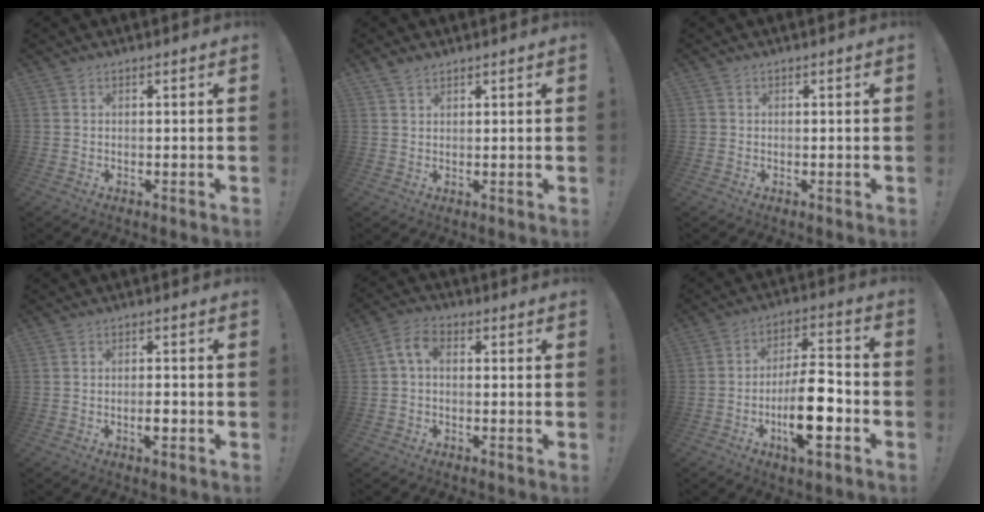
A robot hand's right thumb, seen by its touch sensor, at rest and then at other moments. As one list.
[{"total": 2.2, "force": [1.9, 0.9, 0.8], "torque": [-0.017, -0.008, 0.036]}, {"total": 0.7, "force": [0.0, 0.7, 0.1], "torque": [-0.002, 0.001, 0.001]}, {"total": 2.8, "force": [-1.2, 1.1, 2.3], "torque": [-0.031, 0.005, -0.021]}, {"total": 5.4, "force": [0.5, 3.2, 4.3], "torque": [-0.095, 0.005, 0.010]}, {"total": 15.7, "force": [-5.5, 5.3, 13.7], "torque": [-0.233, 0.016, -0.091]}]